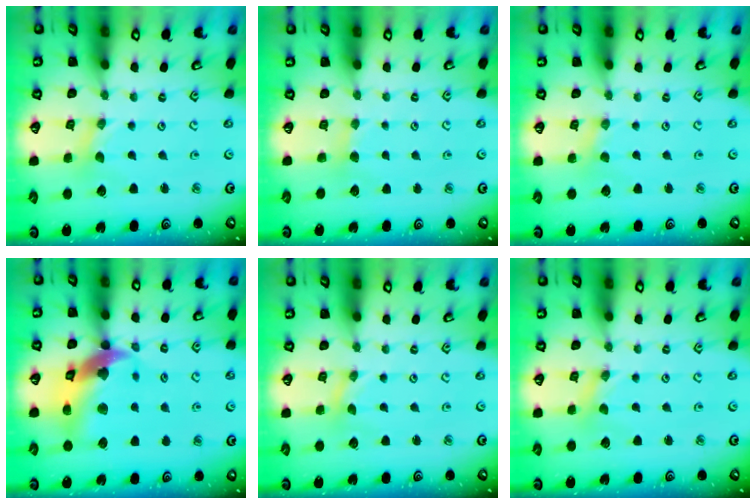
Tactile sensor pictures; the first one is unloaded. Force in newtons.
{"total": 3.3, "press": 3.3, "slide": 0.4}
{"total": 0.0}
{"total": 16.1, "press": 16.0, "slide": 2.0}
{"total": 0.0}
{"total": 0.0}